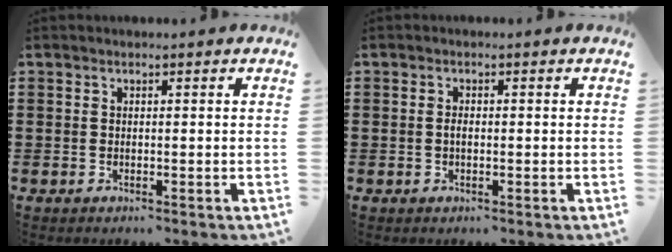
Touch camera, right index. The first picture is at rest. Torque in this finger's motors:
{"motor_torque": [0.43, 0.68, 0.06, 0.04]}